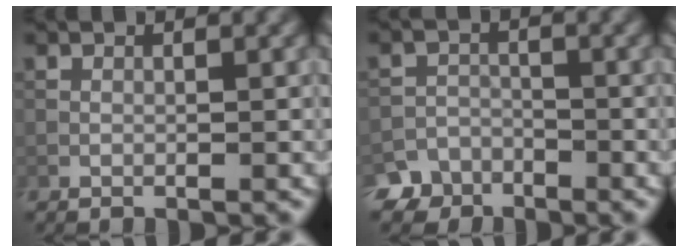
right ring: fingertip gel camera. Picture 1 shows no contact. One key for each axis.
{"total": 4.8, "fx": -3.9, "fy": 2.7, "fz": 0.2, "tx": 0.013, "ty": 0.000, "tz": -0.058}